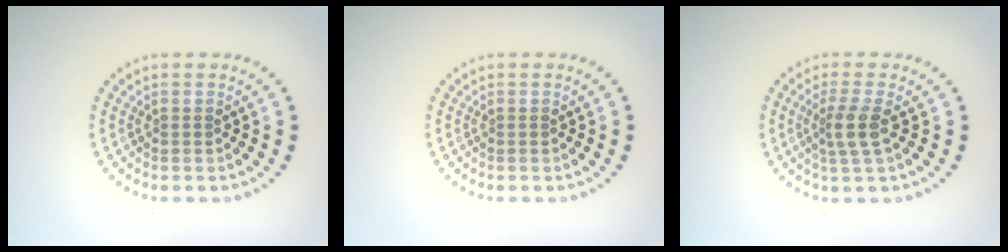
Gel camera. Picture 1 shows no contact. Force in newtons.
{"total": 0.0}
{"total": 2.5, "press": 1.9, "slide": 1.6}